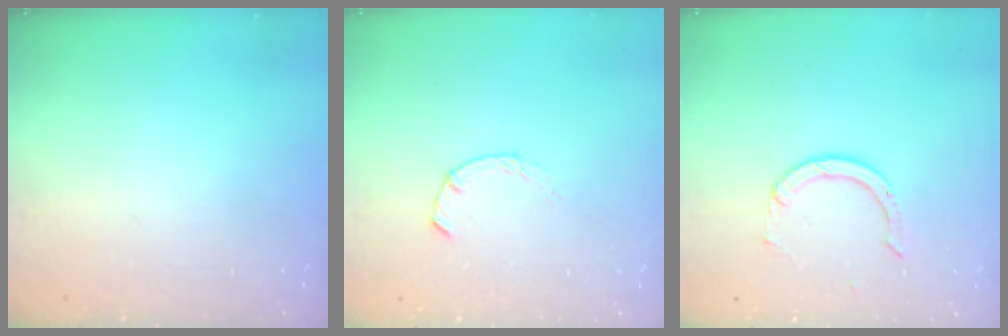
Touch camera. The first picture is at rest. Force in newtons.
{"total": 2.3, "press": 2.2, "slide": 0.4}
{"total": 1.7, "press": 1.7, "slide": 0.1}